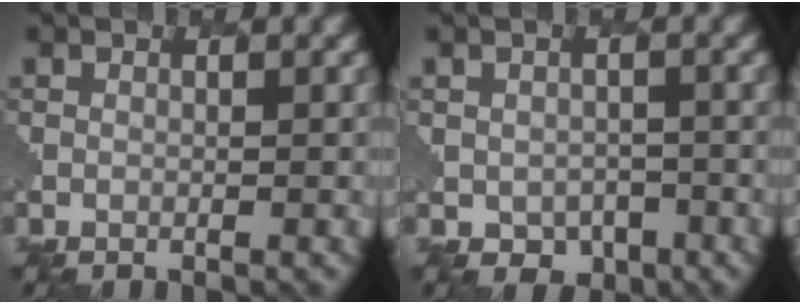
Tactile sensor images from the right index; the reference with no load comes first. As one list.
[{"total": 2.3, "force": [-0.6, 2.0, 1.0], "torque": [-0.019, -0.010, -0.011]}]